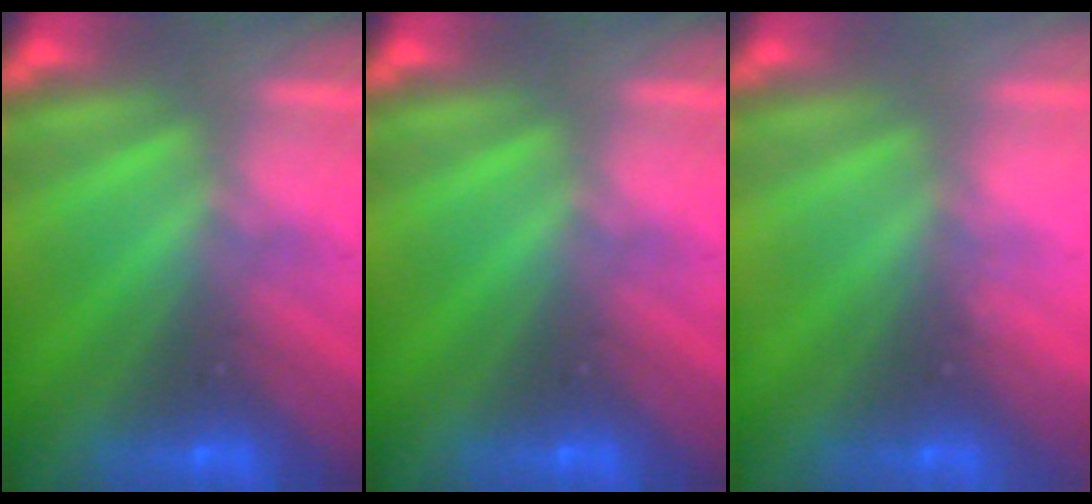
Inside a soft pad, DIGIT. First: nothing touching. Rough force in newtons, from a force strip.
{"total": 0.0}
{"total": 2.3}